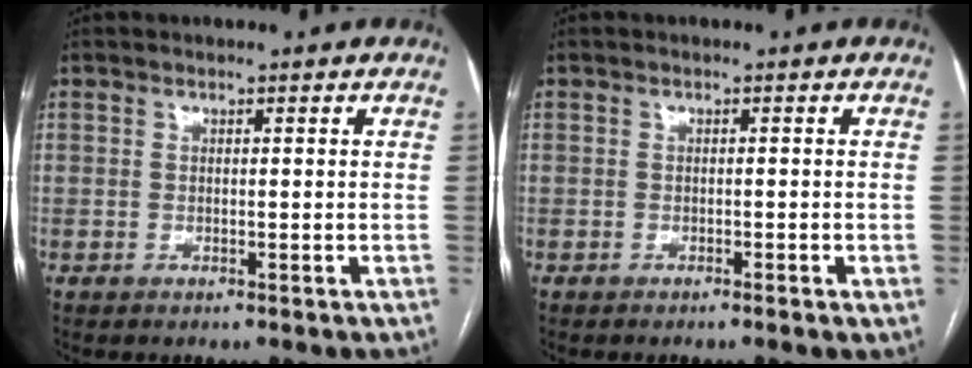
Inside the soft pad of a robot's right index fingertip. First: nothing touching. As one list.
[{"total": 0.8, "force": [-0.6, 0.0, 0.6], "torque": [-0.011, -0.001, -0.010]}]